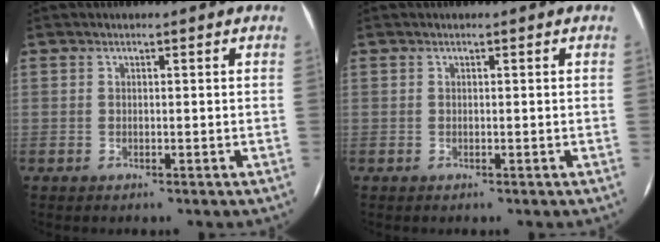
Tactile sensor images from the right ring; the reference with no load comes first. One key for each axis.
{"total": 0.0}